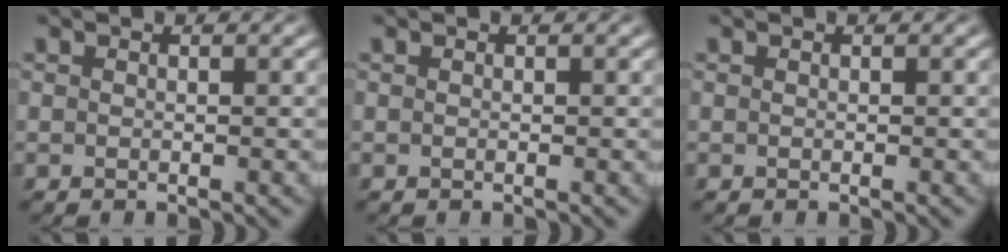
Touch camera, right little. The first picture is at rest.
{"total": 0.0}
{"total": 0.0}